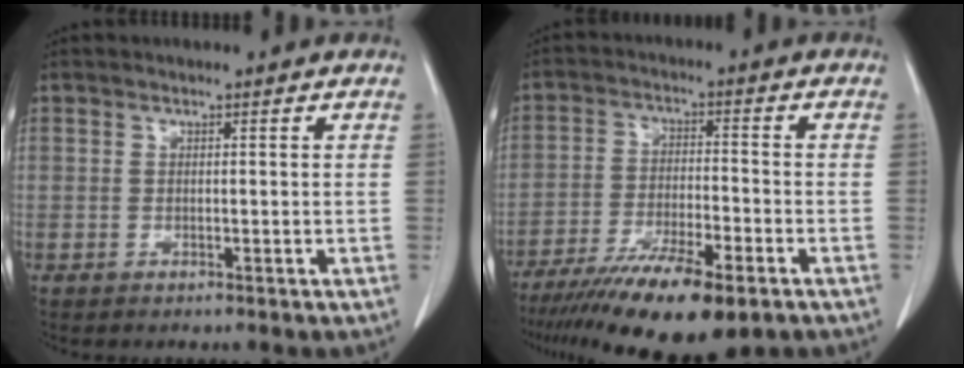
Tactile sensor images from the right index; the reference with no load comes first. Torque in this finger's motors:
{"motor_torque": [1.19, -0.95, 1.00, 0.21]}